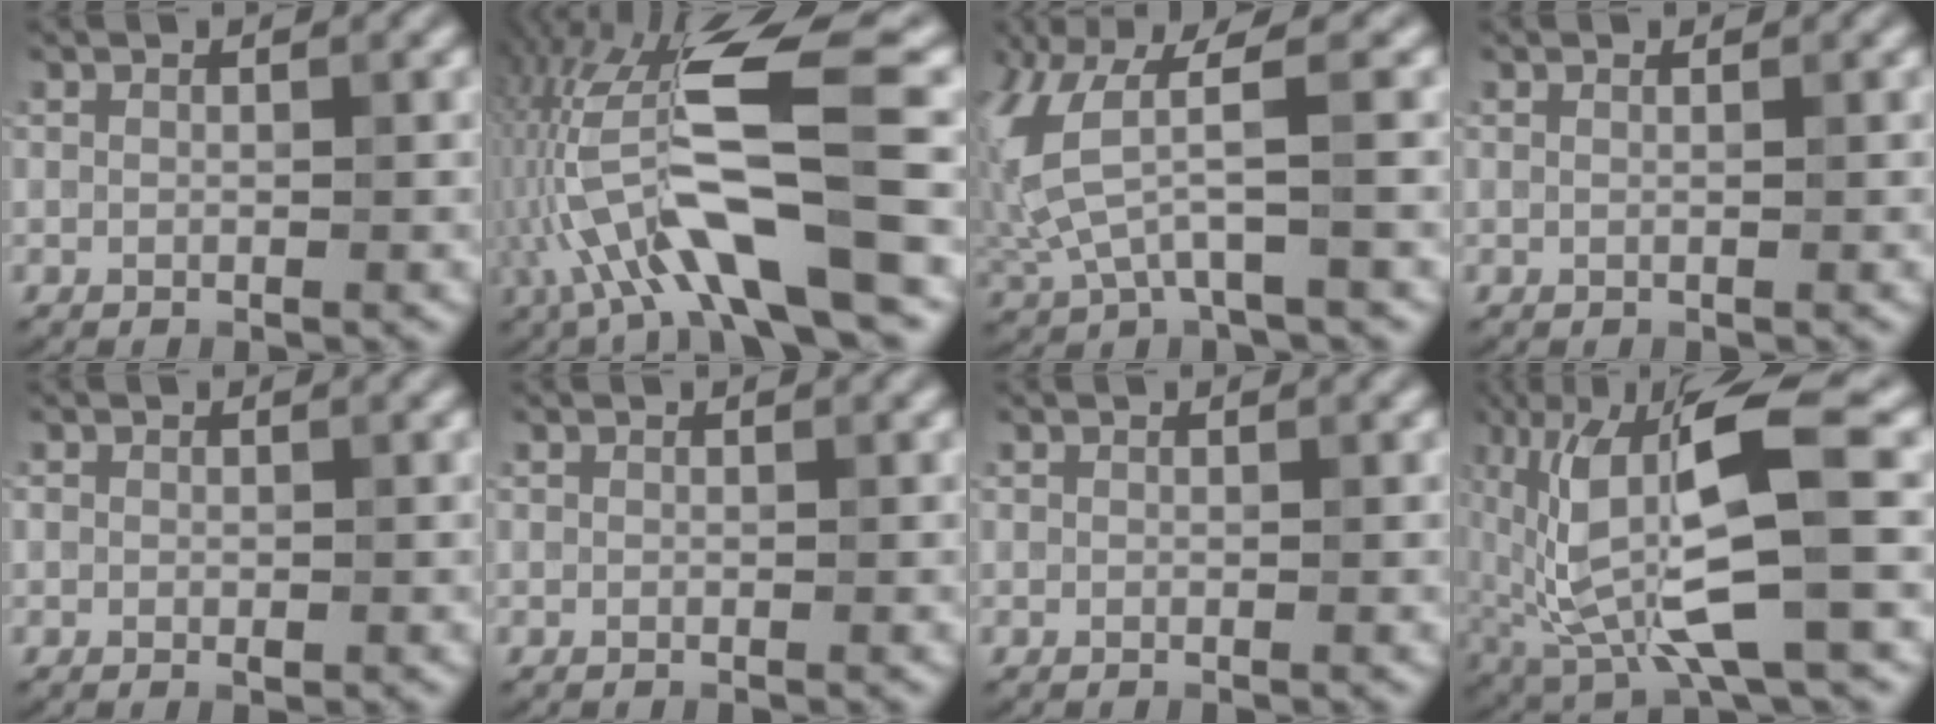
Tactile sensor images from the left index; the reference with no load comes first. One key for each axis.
{"total": 11.3, "fx": -3.1, "fy": 2.9, "fz": 10.5, "tx": -0.199, "ty": 0.013, "tz": -0.055}
{"total": 5.8, "fx": 0.7, "fy": 1.8, "fz": 5.4, "tx": -0.138, "ty": -0.004, "tz": 0.017}
{"total": 0.9, "fx": 0.4, "fy": 0.4, "fz": 0.7, "tx": -0.006, "ty": -0.004, "tz": -0.006}
{"total": 0.9, "fx": -0.1, "fy": 0.6, "fz": 0.6, "tx": -0.010, "ty": -0.001, "tz": -0.003}
{"total": 0.0}
{"total": 0.0}
{"total": 12.4, "fx": 0.4, "fy": 4.0, "fz": 11.8, "tx": -0.234, "ty": -0.017, "tz": 0.014}